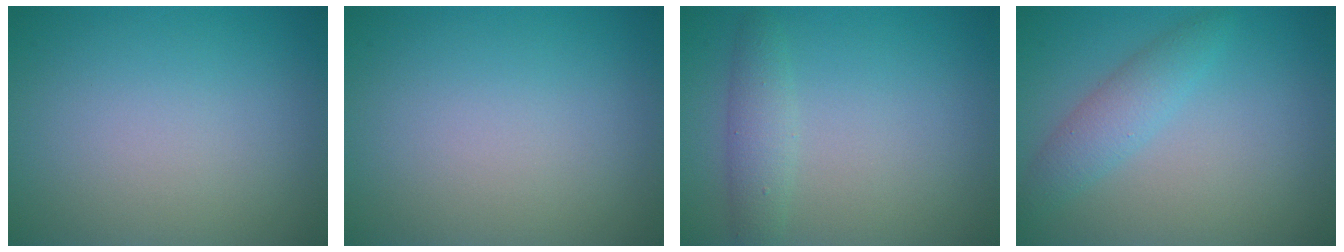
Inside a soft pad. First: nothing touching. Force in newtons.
{"total": 0.0}
{"total": 2.1, "press": 2.1, "slide": 0.1}
{"total": 2.6, "press": 2.6, "slide": 0.0}